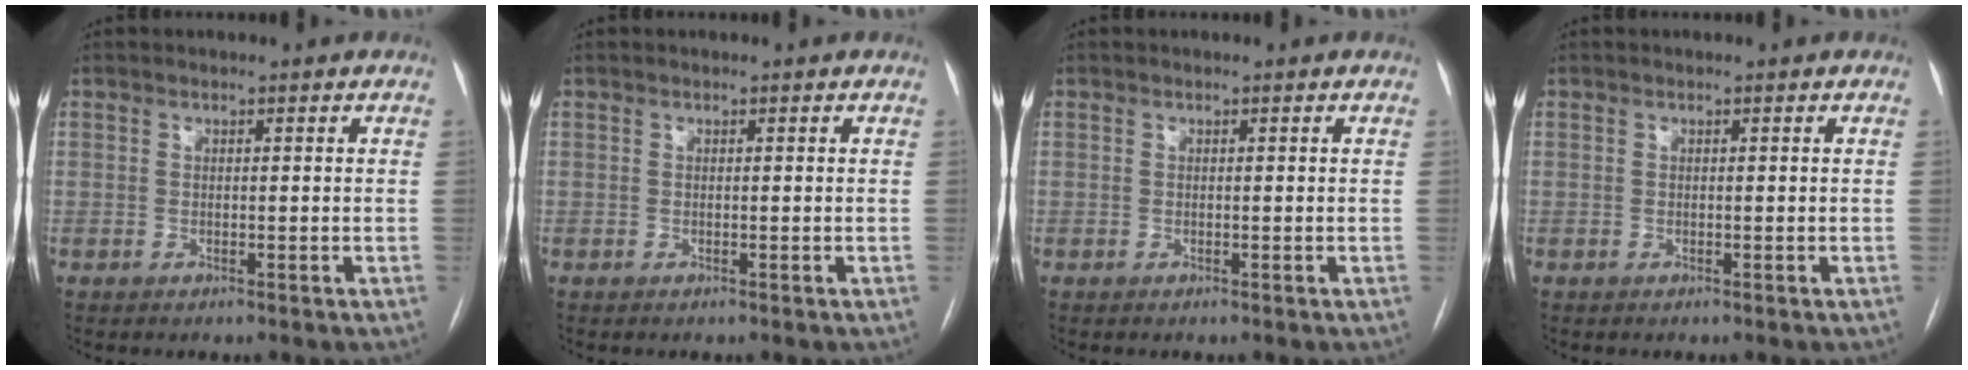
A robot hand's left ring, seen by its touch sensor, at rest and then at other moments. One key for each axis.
{"total": 0.0}
{"total": 0.0}
{"total": 0.0}